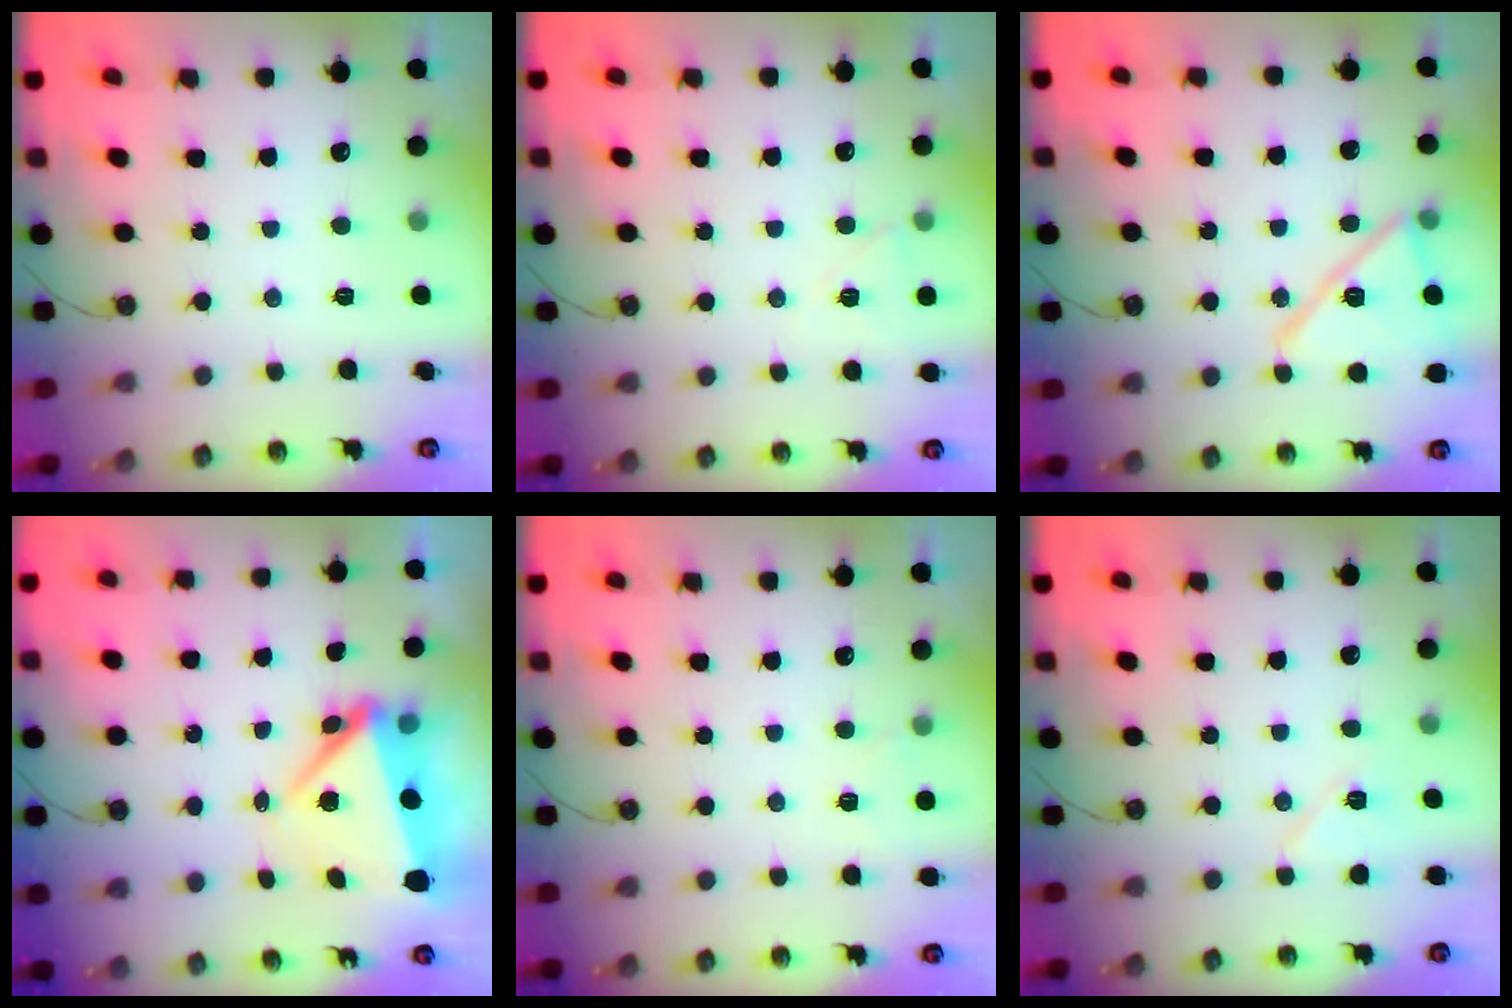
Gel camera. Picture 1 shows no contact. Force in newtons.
{"total": 8.8, "press": 5.7, "slide": 6.7}
{"total": 15.0, "press": 15.0, "slide": 0.5}
{"total": 7.3, "press": 7.3, "slide": 1.2}
{"total": 3.5, "press": 3.1, "slide": 1.8}
{"total": 6.9, "press": 6.9, "slide": 0.9}